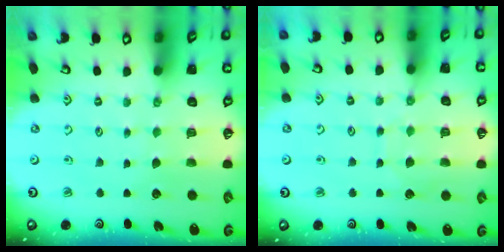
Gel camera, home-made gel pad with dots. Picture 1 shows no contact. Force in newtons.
{"total": 5.7, "press": 5.7, "slide": 0.6}